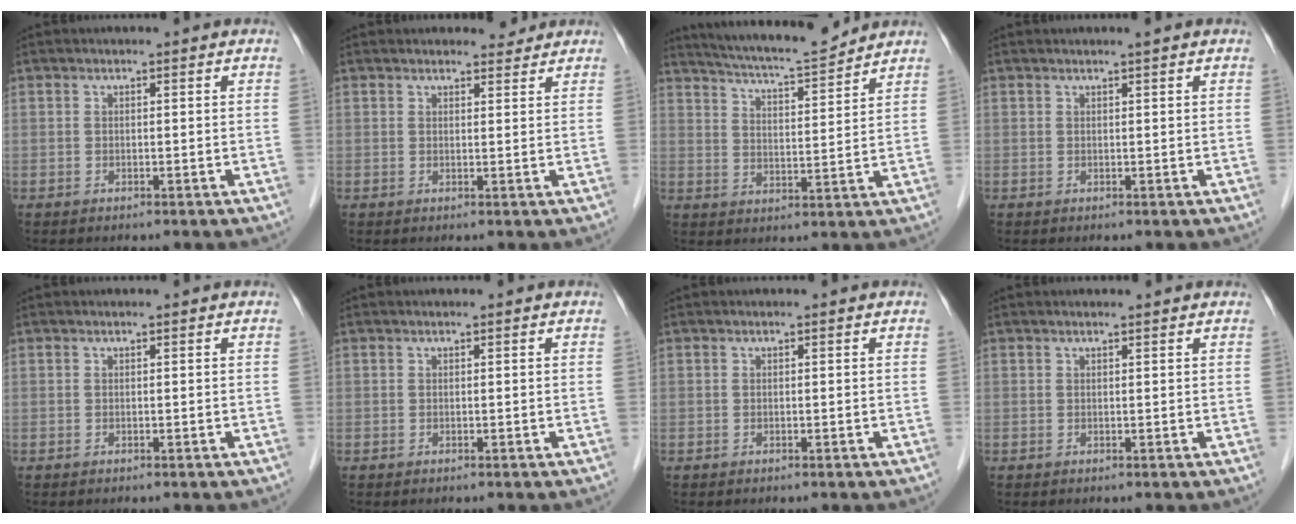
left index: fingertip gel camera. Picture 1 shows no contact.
{"total": 2.2, "force": [2.1, 0.6, 0.0], "torque": [-0.003, -0.002, 0.026]}
{"total": 11.5, "force": [10.7, 0.4, 4.0], "torque": [-0.074, 0.003, 0.170]}
{"total": 0.6, "force": [0.5, -0.2, 0.4], "torque": [-0.015, -0.004, 0.013]}
{"total": 0.0}
{"total": 0.0}
{"total": 0.0}
{"total": 1.2, "force": [1.2, 0.0, 0.4], "torque": [-0.011, 0.009, 0.018]}